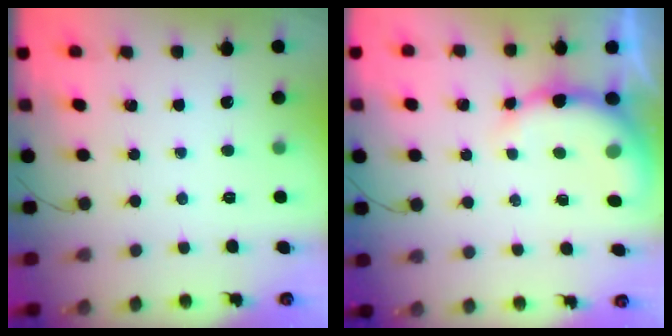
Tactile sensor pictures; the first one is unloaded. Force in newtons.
{"total": 8.6, "press": 8.6, "slide": 0.4}